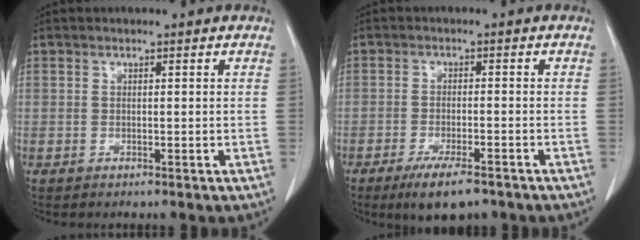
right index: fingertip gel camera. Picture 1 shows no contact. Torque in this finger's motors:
{"motor_torque": [0.56, -0.59, 0.34, 0.09]}